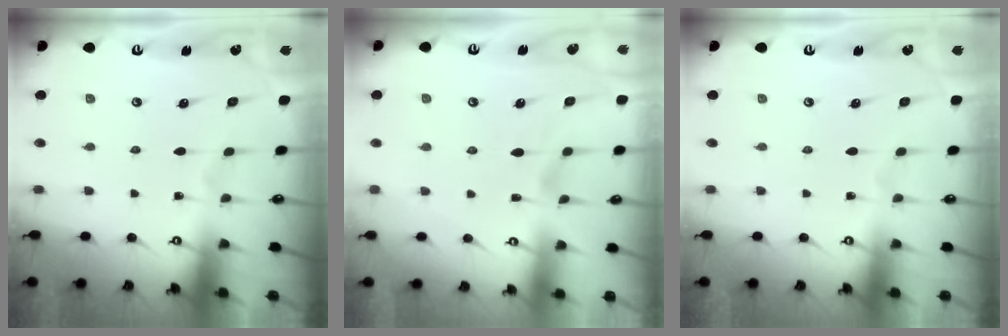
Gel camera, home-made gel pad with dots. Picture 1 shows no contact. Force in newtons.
{"total": 1.8, "press": 1.3, "slide": 1.2}
{"total": 0.0}